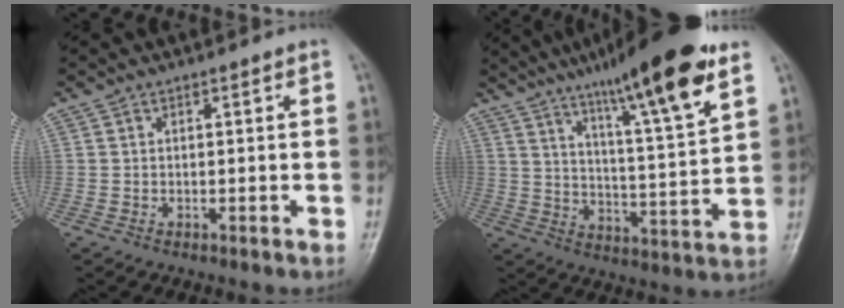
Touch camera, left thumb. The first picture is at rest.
{"total": 19.2, "force": [12.2, 1.9, 14.7], "torque": [-0.212, -0.057, 0.191]}